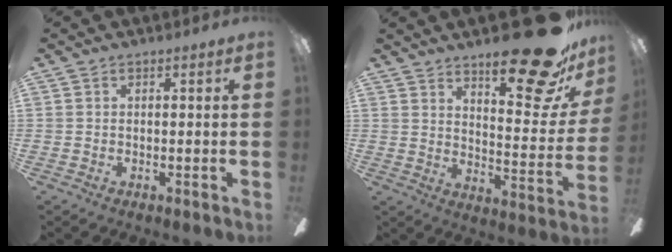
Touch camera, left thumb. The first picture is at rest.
{"total": 22.7, "force": [15.9, 6.5, 14.9], "torque": [-0.196, -0.110, 0.252]}